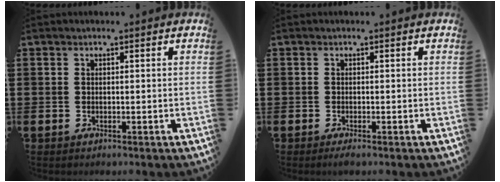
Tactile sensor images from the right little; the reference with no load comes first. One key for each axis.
{"total": 0.6, "fx": -0.3, "fy": 0.1, "fz": 0.5, "tx": -0.004, "ty": -0.005, "tz": -0.007}